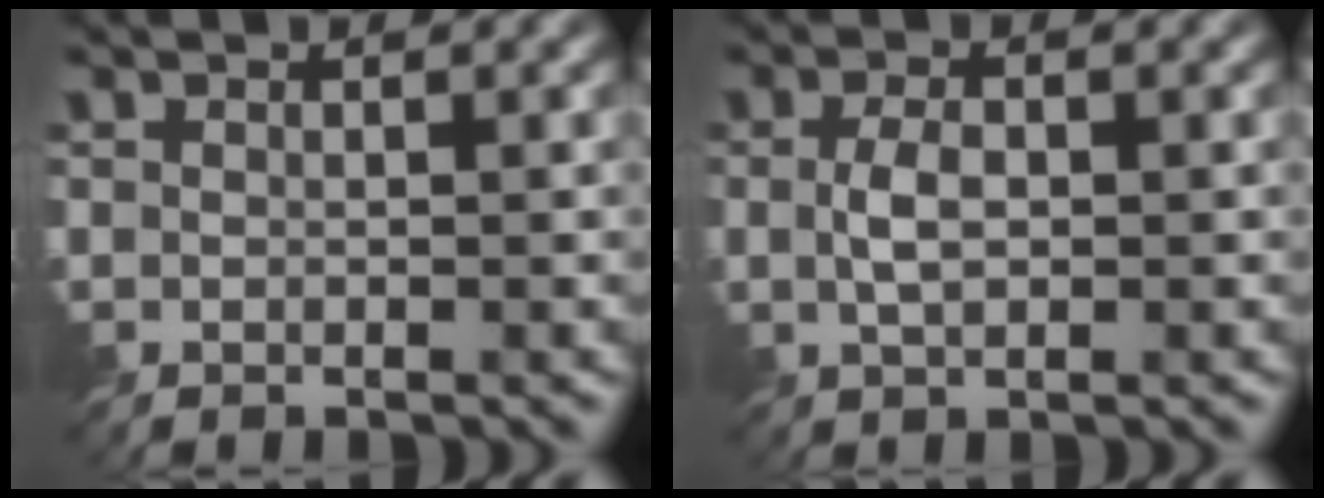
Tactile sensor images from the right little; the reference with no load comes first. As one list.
[{"total": 2.2, "force": [0.0, 1.1, 1.9], "torque": [-0.043, 0.000, 0.000]}]